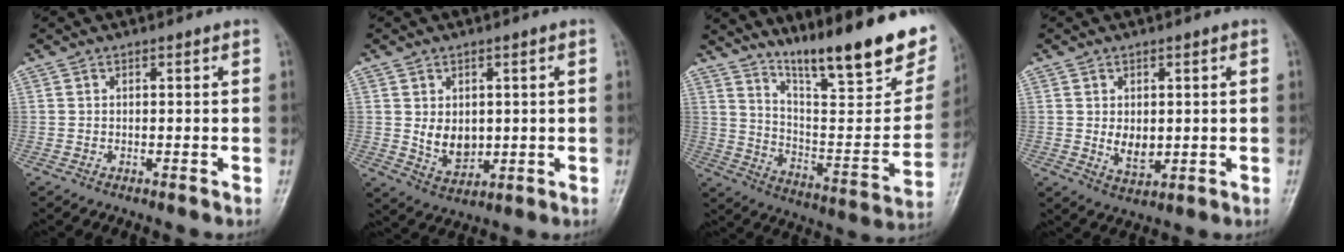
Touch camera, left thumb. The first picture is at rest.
{"total": 6.0, "force": [0.6, 4.4, 4.0], "torque": [-0.045, -0.015, 0.026]}
{"total": 25.5, "force": [17.8, 5.1, 17.5], "torque": [-0.233, -0.093, 0.277]}
{"total": 4.5, "force": [0.3, 3.0, 3.3], "torque": [-0.039, -0.011, 0.013]}